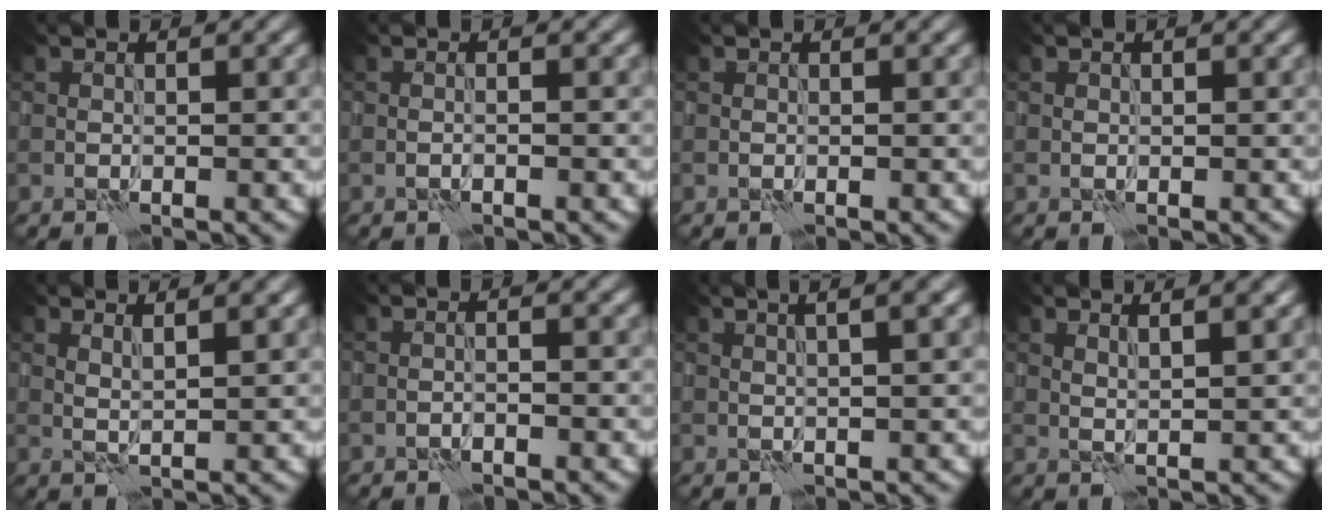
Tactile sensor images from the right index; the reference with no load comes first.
{"total": 0.7, "force": [-0.5, -0.1, 0.5], "torque": [-0.008, 0.001, -0.010]}
{"total": 0.0}
{"total": 0.0}
{"total": 2.5, "force": [1.4, 0.6, 2.0], "torque": [-0.027, 0.005, 0.018]}
{"total": 0.9, "force": [-0.8, 0.0, 0.4], "torque": [-0.005, 0.005, -0.016]}
{"total": 4.9, "force": [2.4, 1.5, 4.0], "torque": [-0.035, 0.026, 0.010]}
{"total": 3.7, "force": [2.2, 1.0, 2.8], "torque": [-0.022, 0.012, 0.016]}